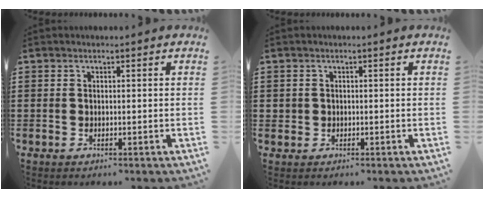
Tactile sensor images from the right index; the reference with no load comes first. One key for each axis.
{"total": 0.9, "fx": 0.0, "fy": 0.9, "fz": 0.1, "tx": -0.003, "ty": 0.006, "tz": -0.002}